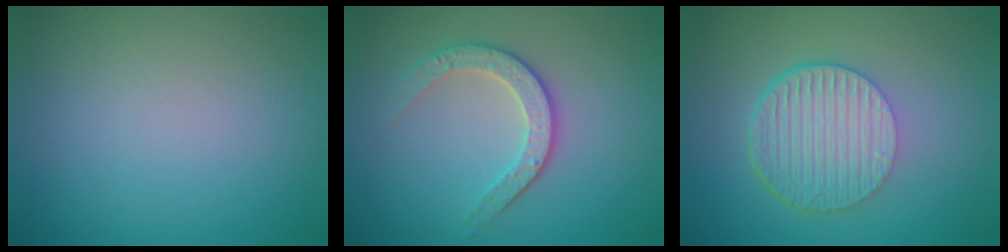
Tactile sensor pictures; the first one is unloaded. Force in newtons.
{"total": 2.9, "press": 2.7, "slide": 1.1}
{"total": 6.5, "press": 4.4, "slide": 4.7}